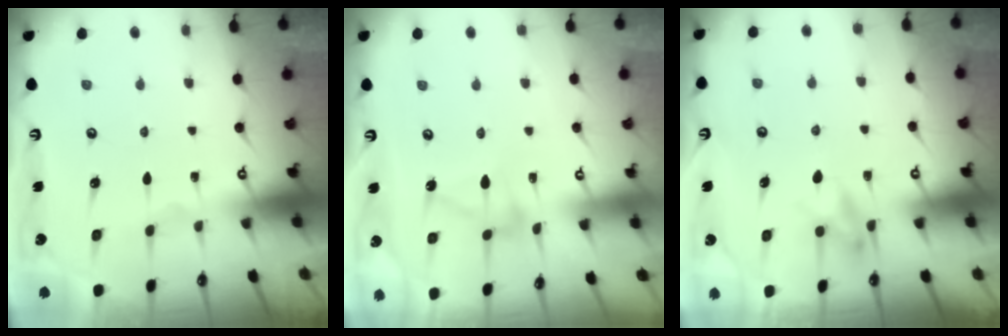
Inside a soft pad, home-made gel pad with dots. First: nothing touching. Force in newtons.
{"total": 5.9, "press": 5.9, "slide": 0.6}
{"total": 7.8, "press": 7.7, "slide": 1.1}